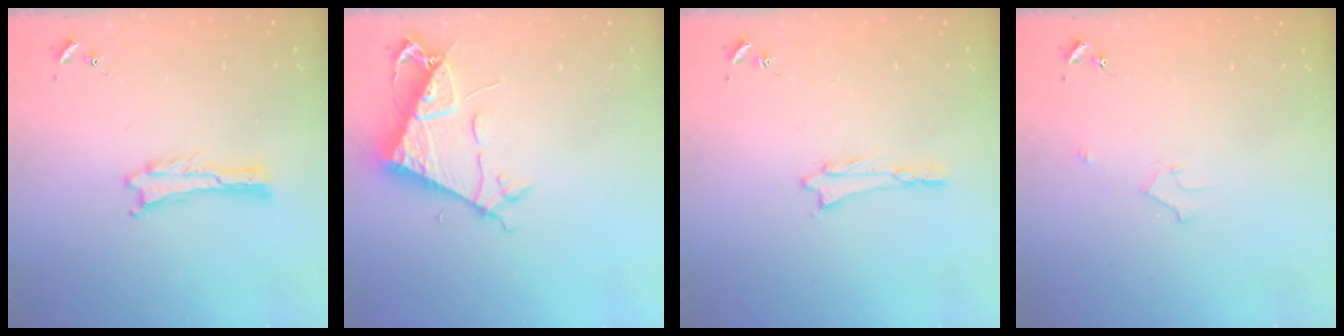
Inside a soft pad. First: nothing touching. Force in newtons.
{"total": 7.5, "press": 7.5, "slide": 0.7}
{"total": 0.7, "press": 0.7, "slide": 0.1}
{"total": 2.2, "press": 2.2, "slide": 0.2}